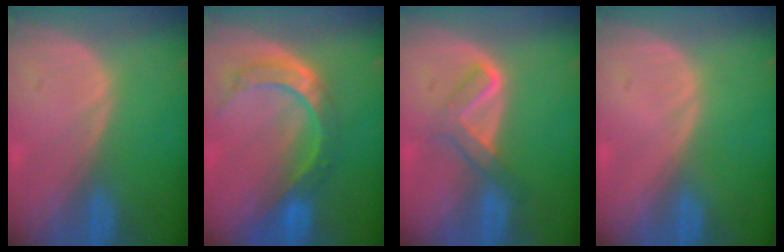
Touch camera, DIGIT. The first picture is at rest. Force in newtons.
{"total": 8.8, "press": 7.3, "slide": 5.0}
{"total": 4.6, "press": 4.5, "slide": 0.6}
{"total": 0.0}